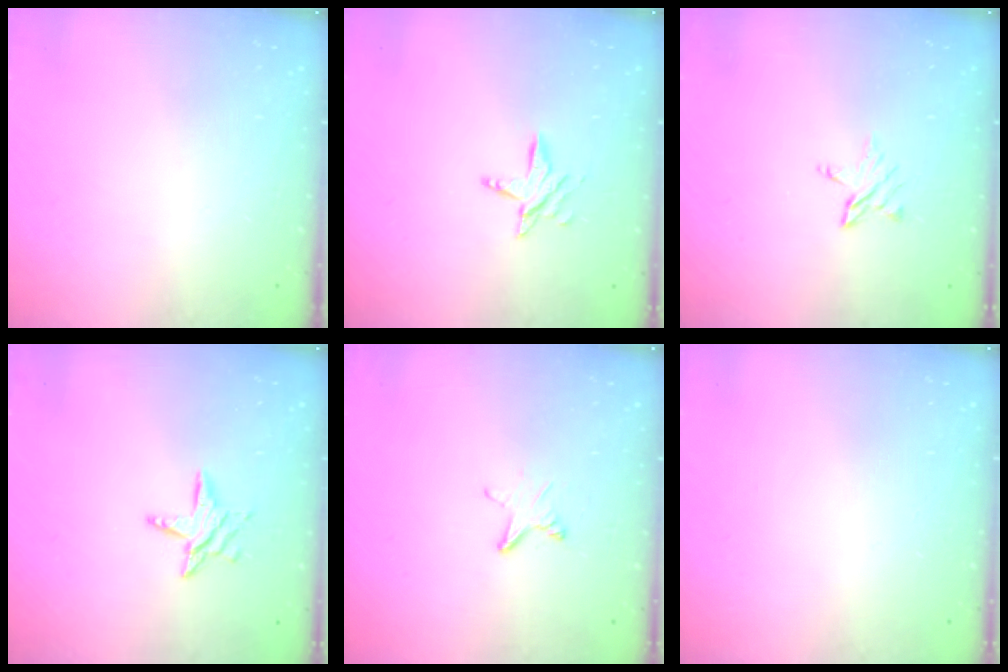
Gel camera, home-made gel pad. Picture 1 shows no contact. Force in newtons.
{"total": 5.9, "press": 5.9, "slide": 0.6}
{"total": 3.8, "press": 3.7, "slide": 0.4}
{"total": 6.5, "press": 6.5, "slide": 0.5}
{"total": 3.8, "press": 3.7, "slide": 0.3}
{"total": 0.0}